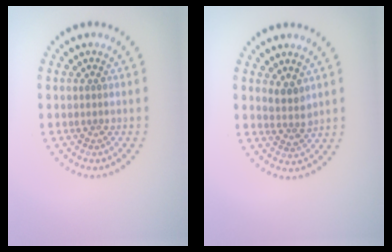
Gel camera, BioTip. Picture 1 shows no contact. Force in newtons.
{"total": 1.9, "press": 1.6, "slide": 1.0}